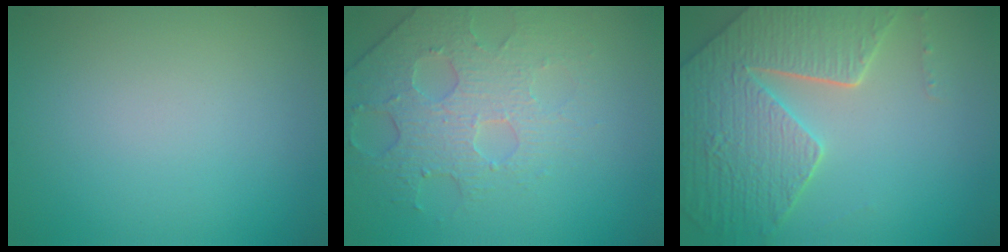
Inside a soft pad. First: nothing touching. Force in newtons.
{"total": 4.1, "press": 3.9, "slide": 1.1}
{"total": 8.0, "press": 5.8, "slide": 5.5}